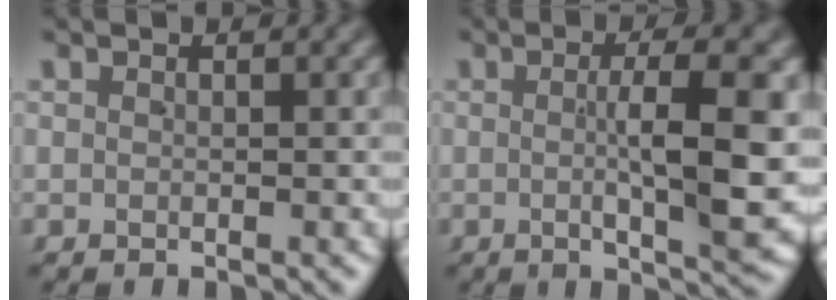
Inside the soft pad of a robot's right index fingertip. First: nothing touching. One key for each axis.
{"total": 7.7, "fx": 0.1, "fy": 1.1, "fz": 7.6, "tx": -0.107, "ty": 0.004, "tz": 0.003}